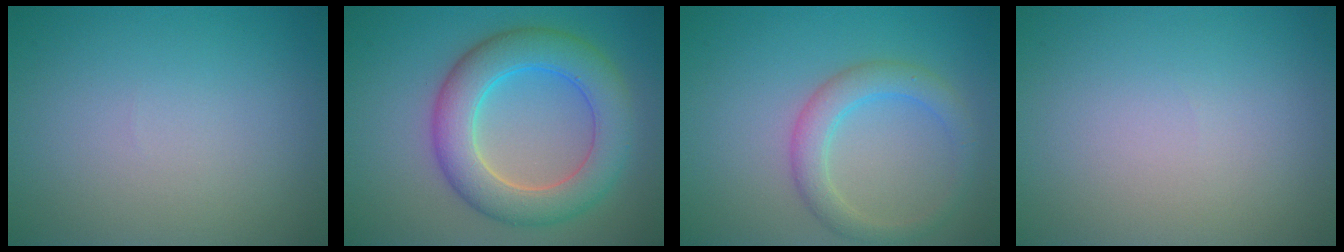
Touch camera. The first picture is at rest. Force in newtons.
{"total": 7.1, "press": 7.1, "slide": 0.2}
{"total": 3.2, "press": 3.2, "slide": 0.2}
{"total": 0.0}